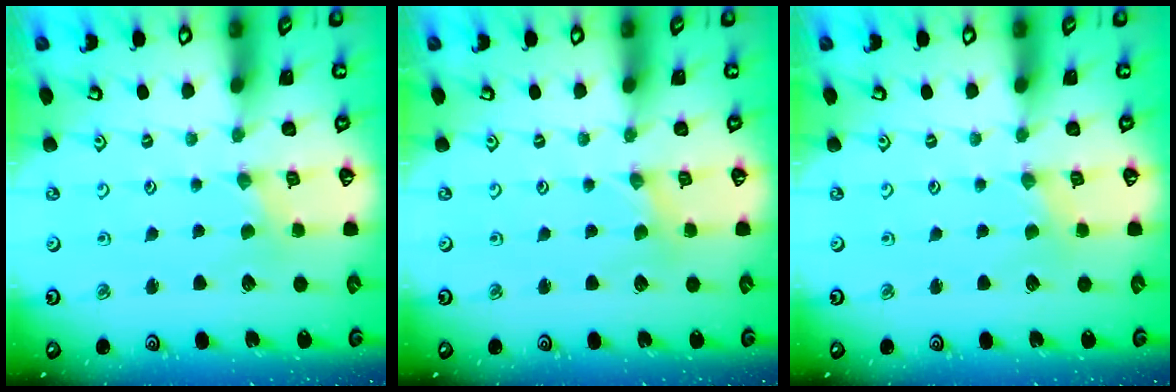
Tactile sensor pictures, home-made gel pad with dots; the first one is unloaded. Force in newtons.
{"total": 0.0}
{"total": 0.0}